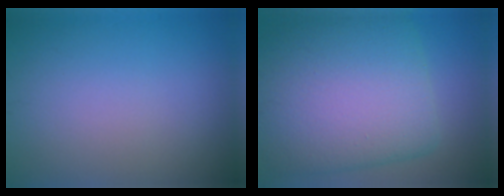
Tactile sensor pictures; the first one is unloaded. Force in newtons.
{"total": 13.0, "press": 13.0, "slide": 0.4}